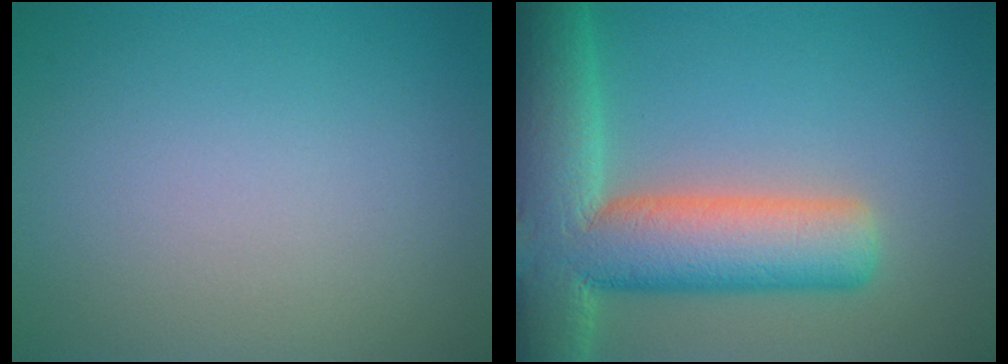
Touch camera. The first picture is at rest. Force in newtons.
{"total": 12.4, "press": 12.4, "slide": 1.0}